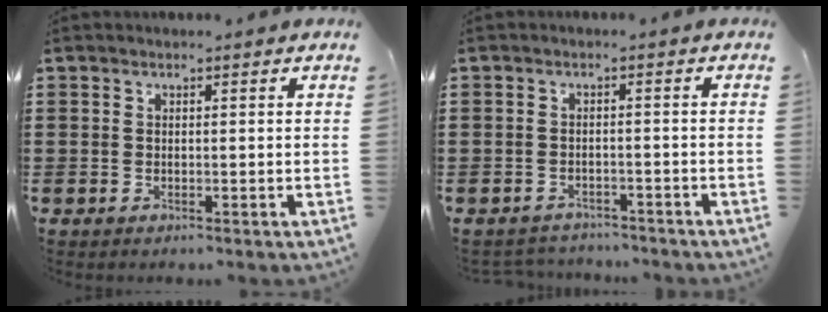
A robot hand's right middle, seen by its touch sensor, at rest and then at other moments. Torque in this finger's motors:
{"motor_torque": [-0.16, 0.02, -0.20, -0.07]}